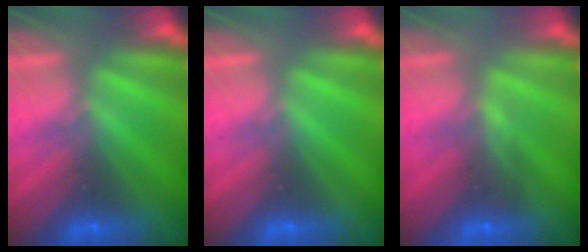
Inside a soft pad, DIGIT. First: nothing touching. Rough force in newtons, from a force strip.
{"total": 0.0}
{"total": 3.5}